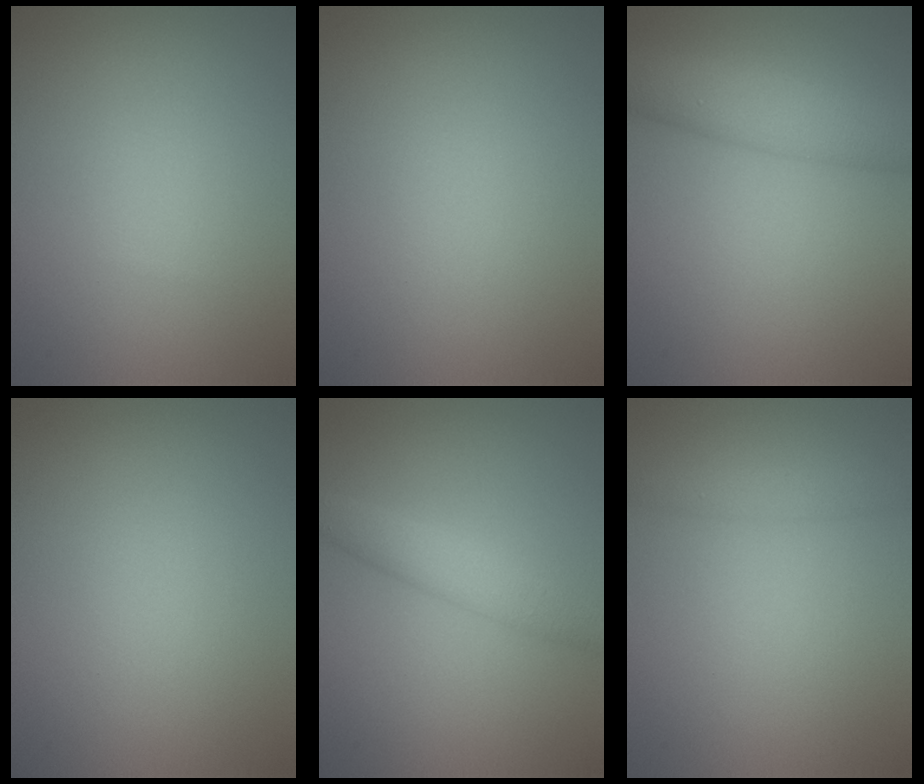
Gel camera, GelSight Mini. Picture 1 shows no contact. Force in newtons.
{"total": 0.0}
{"total": 5.4, "press": 5.4, "slide": 0.2}
{"total": 0.0}
{"total": 3.2, "press": 3.2, "slide": 0.1}
{"total": 1.1, "press": 1.1, "slide": 0.1}